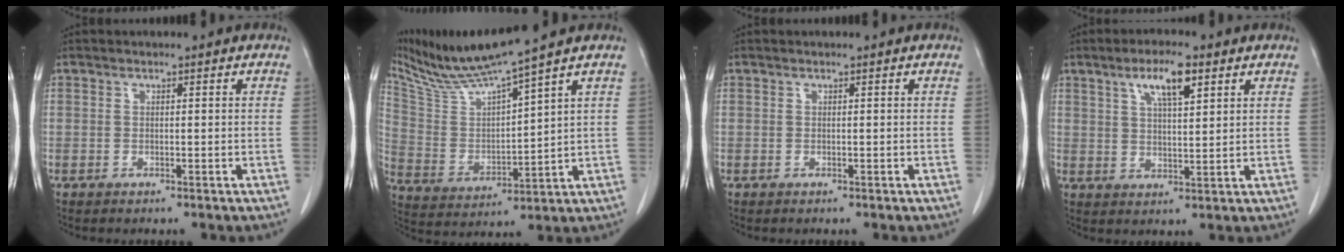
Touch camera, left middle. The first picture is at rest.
{"total": 11.5, "force": [10.1, -1.8, 5.3], "torque": [-0.109, -0.006, 0.201]}
{"total": 0.0}
{"total": 6.8, "force": [3.7, 1.5, 5.5], "torque": [-0.100, 0.005, 0.064]}